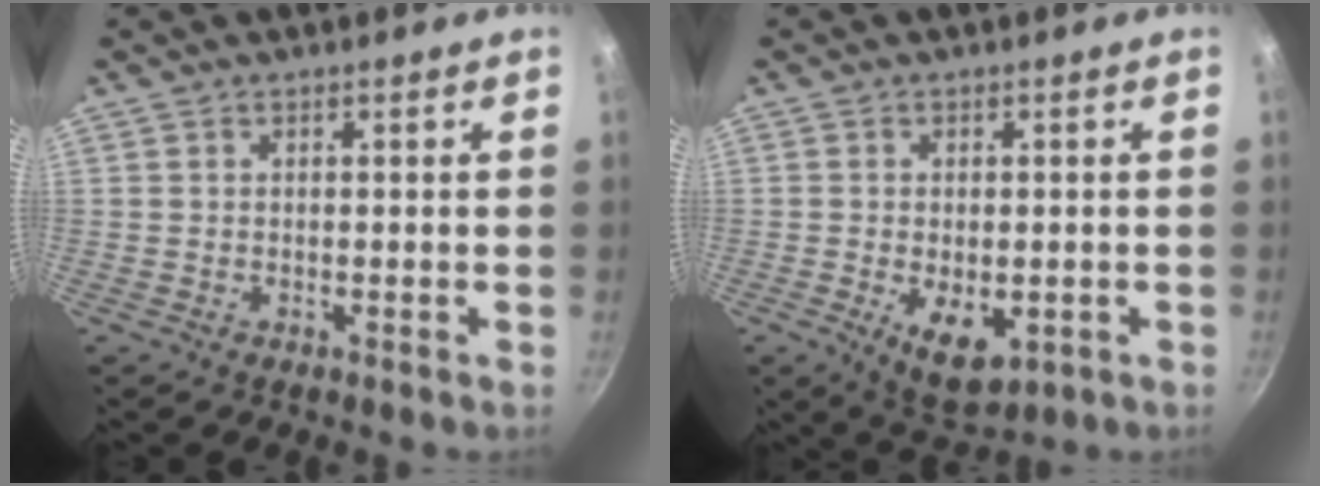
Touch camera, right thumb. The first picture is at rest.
{"total": 8.2, "force": [-2.1, 4.6, 6.4], "torque": [-0.082, -0.006, -0.016]}